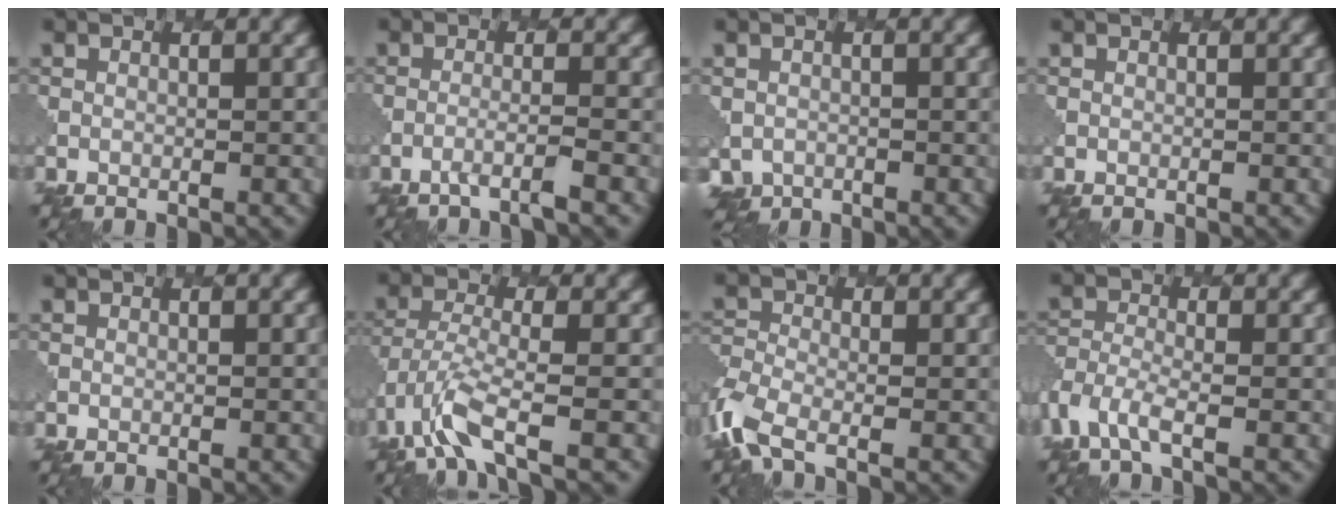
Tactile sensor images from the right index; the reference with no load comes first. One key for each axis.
{"total": 2.0, "fx": -1.4, "fy": 0.0, "fz": 1.4, "tx": -0.016, "ty": 0.005, "tz": -0.039}
{"total": 1.6, "fx": -0.8, "fy": 1.4, "fz": -0.1, "tx": 0.006, "ty": -0.012, "tz": -0.013}
{"total": 0.0}
{"total": 0.0}
{"total": 4.9, "fx": -3.1, "fy": 1.3, "fz": 3.6, "tx": -0.085, "ty": -0.011, "tz": -0.069}
{"total": 4.7, "fx": -3.0, "fy": 1.9, "fz": 3.0, "tx": -0.077, "ty": -0.012, "tz": -0.075}
{"total": 3.3, "fx": -2.2, "fy": 1.3, "fz": 2.1, "tx": -0.055, "ty": -0.013, "tz": -0.053}